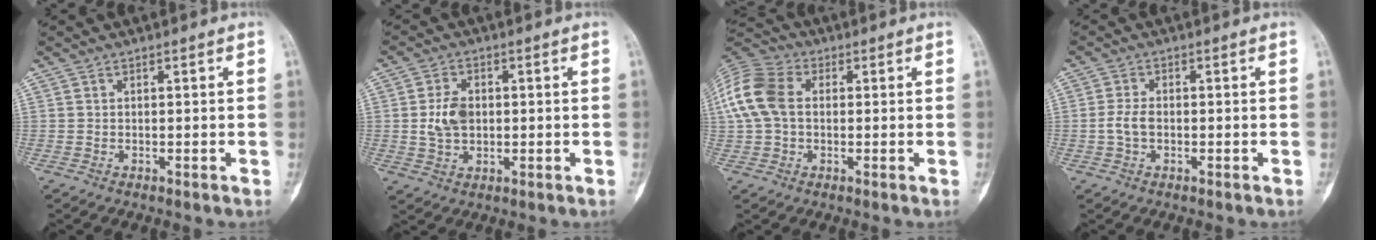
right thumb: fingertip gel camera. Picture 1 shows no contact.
{"total": 6.1, "force": [0.2, 4.2, 4.4], "torque": [-0.073, 0.004, 0.004]}
{"total": 11.8, "force": [1.2, 8.4, 8.2], "torque": [-0.174, 0.028, 0.015]}
{"total": 3.1, "force": [-0.6, 1.8, 2.4], "torque": [-0.055, 0.008, -0.015]}